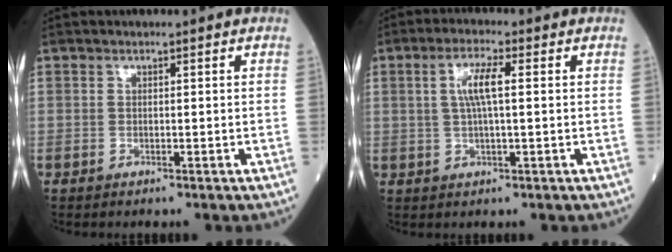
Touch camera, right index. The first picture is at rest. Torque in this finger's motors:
{"motor_torque": [0.15, 0.07, 0.10, 0.06]}